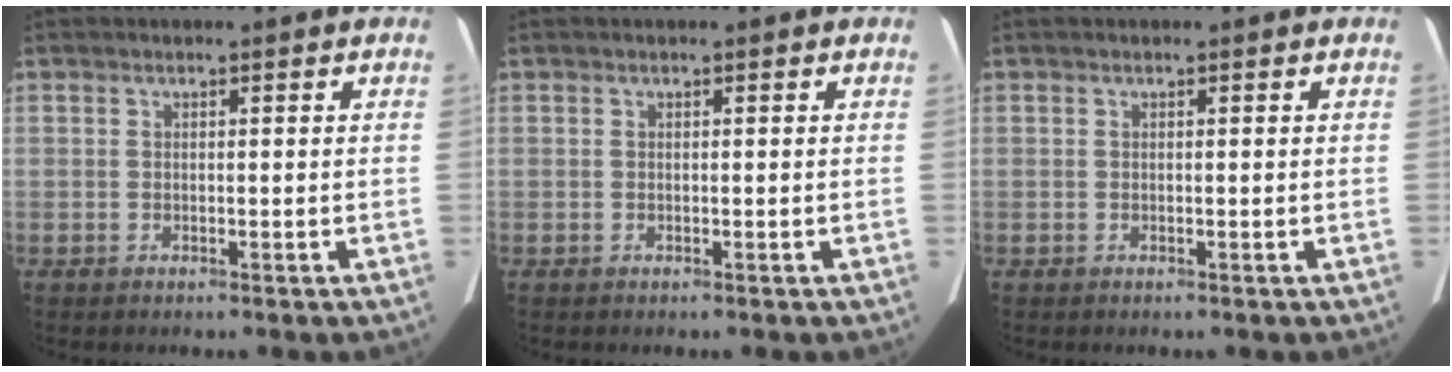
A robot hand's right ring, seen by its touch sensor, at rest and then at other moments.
{"total": 0.0}
{"total": 0.0}